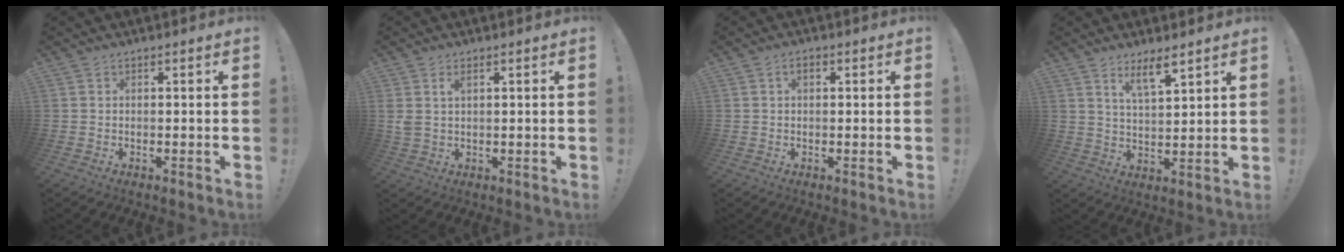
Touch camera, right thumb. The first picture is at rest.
{"total": 3.1, "force": [1.4, 1.4, 2.4], "torque": [-0.040, -0.001, 0.024]}
{"total": 1.6, "force": [0.3, 1.0, 1.2], "torque": [-0.021, 0.004, 0.002]}
{"total": 7.3, "force": [5.4, 1.5, 4.7], "torque": [-0.076, -0.030, 0.090]}